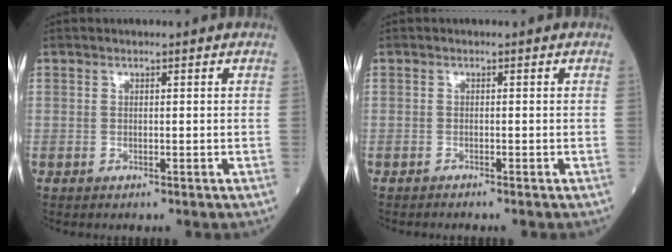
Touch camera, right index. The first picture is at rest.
{"total": 1.5, "force": [-1.3, -0.2, 0.7], "torque": [-0.008, 0.002, -0.014]}